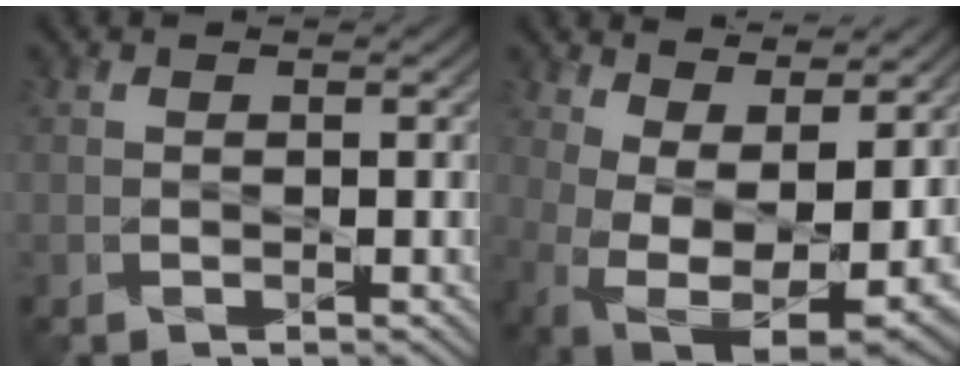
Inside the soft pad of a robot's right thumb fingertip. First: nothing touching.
{"total": 11.4, "force": [2.7, 5.6, 9.5], "torque": [-0.182, -0.017, 0.069]}